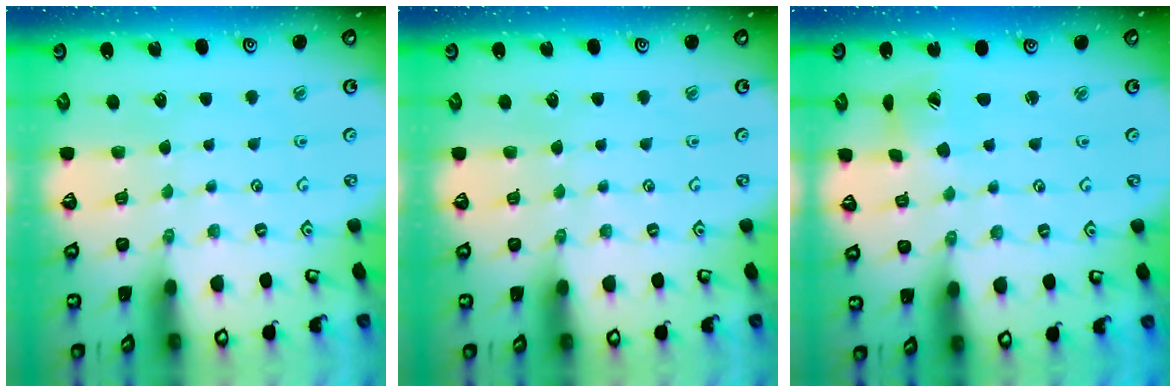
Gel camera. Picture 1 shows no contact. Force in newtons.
{"total": 0.0}
{"total": 2.5, "press": 2.5, "slide": 0.4}